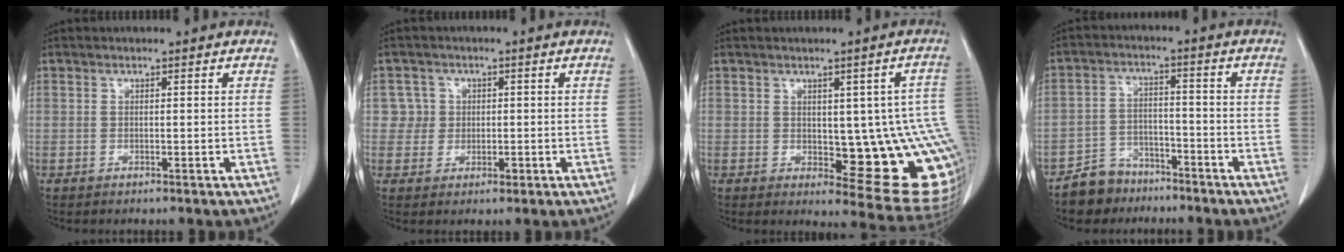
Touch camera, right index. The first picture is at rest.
{"total": 3.2, "force": [0.4, 3.2, -0.2], "torque": [0.021, 0.004, 0.006]}
{"total": 14.6, "force": [-1.1, 4.8, 13.8], "torque": [-0.116, 0.007, 0.002]}
{"total": 6.4, "force": [-5.0, 3.9, 0.1], "torque": [0.004, 0.007, -0.092]}